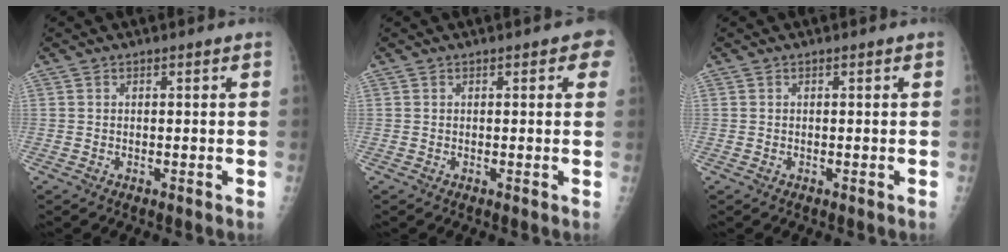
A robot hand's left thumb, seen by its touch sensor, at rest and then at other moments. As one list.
[{"total": 2.8, "force": [1.3, 1.2, 2.1], "torque": [-0.008, 0.001, 0.008]}, {"total": 0.0}]